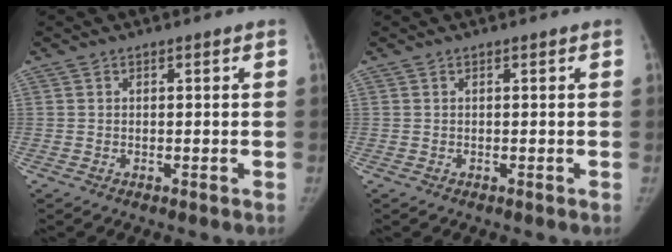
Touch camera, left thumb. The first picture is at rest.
{"total": 0.0}